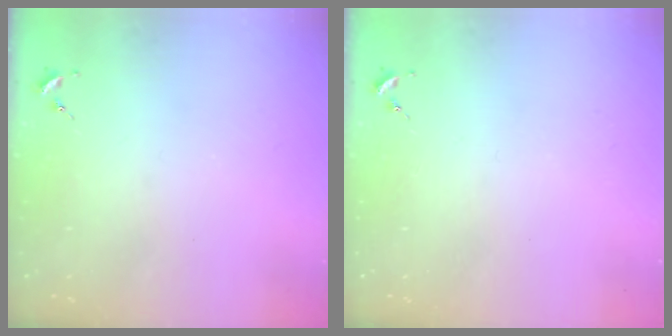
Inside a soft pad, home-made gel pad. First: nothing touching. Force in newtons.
{"total": 0.0}